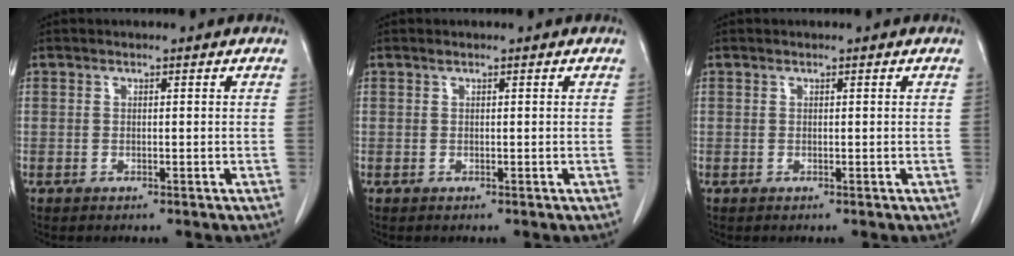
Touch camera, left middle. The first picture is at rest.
{"total": 0.0}
{"total": 0.0}